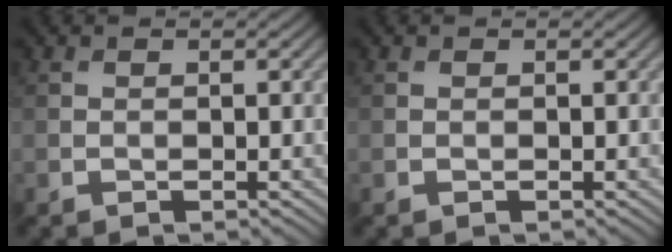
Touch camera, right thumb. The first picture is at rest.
{"total": 0.0}